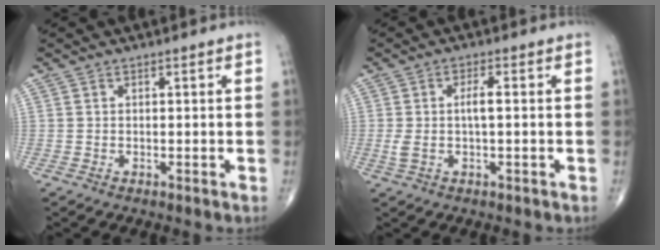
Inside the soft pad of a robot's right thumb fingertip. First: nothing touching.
{"total": 4.1, "force": [0.0, 0.9, 4.0], "torque": [-0.100, 0.011, 0.000]}